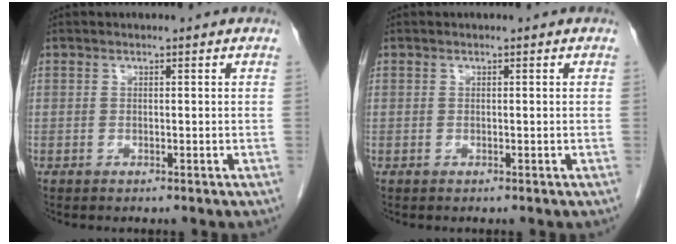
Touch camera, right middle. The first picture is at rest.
{"total": 0.0}